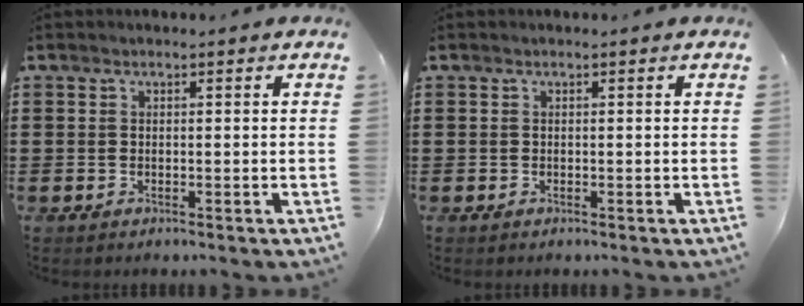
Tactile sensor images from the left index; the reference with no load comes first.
{"total": 0.0}